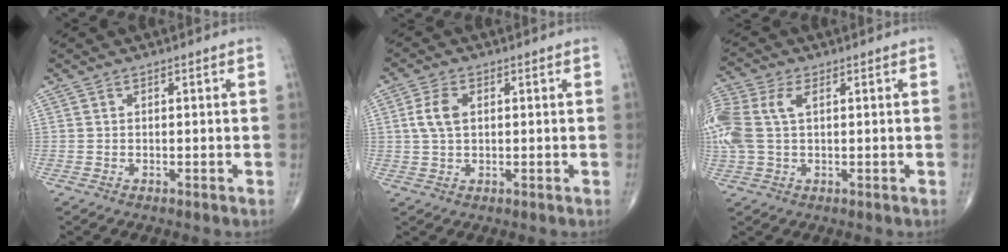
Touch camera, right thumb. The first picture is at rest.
{"total": 4.7, "force": [0.9, 2.8, 3.7], "torque": [-0.083, 0.005, 0.015]}
{"total": 10.9, "force": [2.2, 6.4, 8.6], "torque": [-0.245, 0.027, 0.047]}